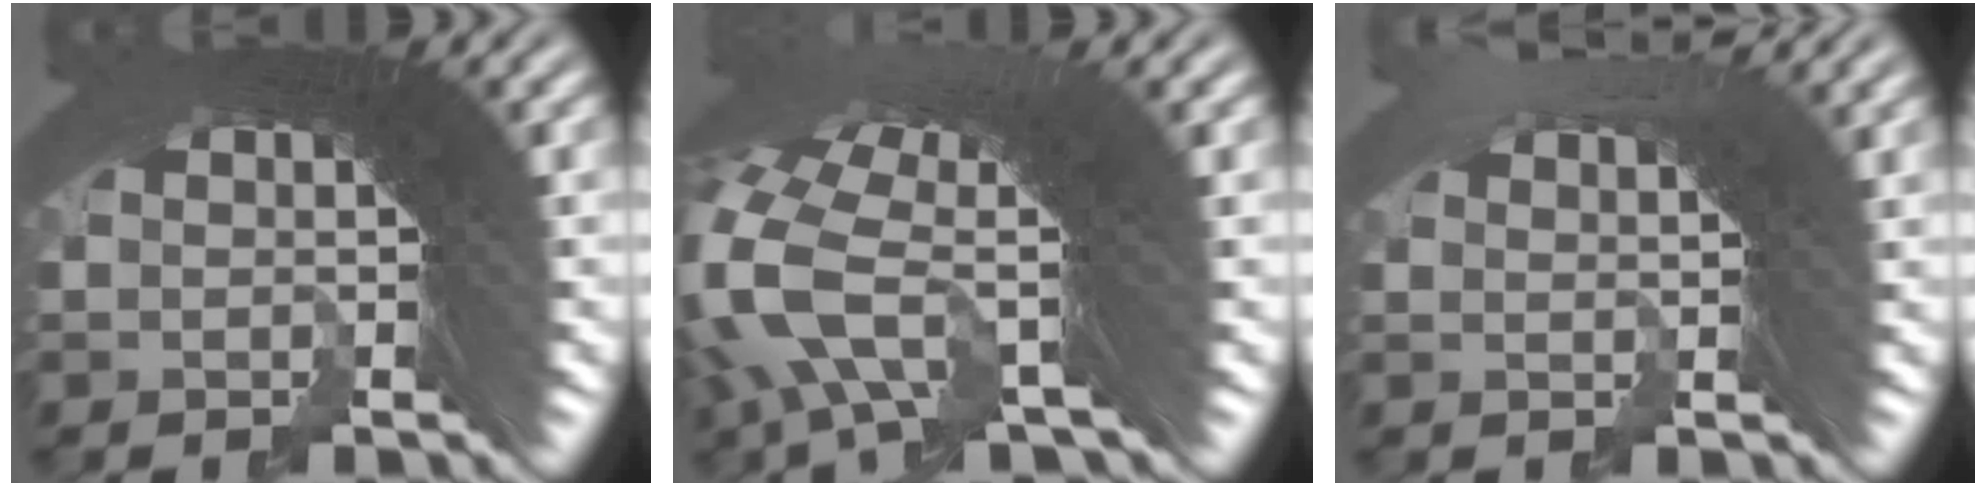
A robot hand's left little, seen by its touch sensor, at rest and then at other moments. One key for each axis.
{"total": 7.9, "fx": 0.3, "fy": 4.0, "fz": 6.8, "tx": -0.157, "ty": -0.006, "tz": 0.001}
{"total": 3.2, "fx": 2.6, "fy": -0.8, "fz": 1.8, "tx": -0.006, "ty": 0.018, "tz": 0.037}